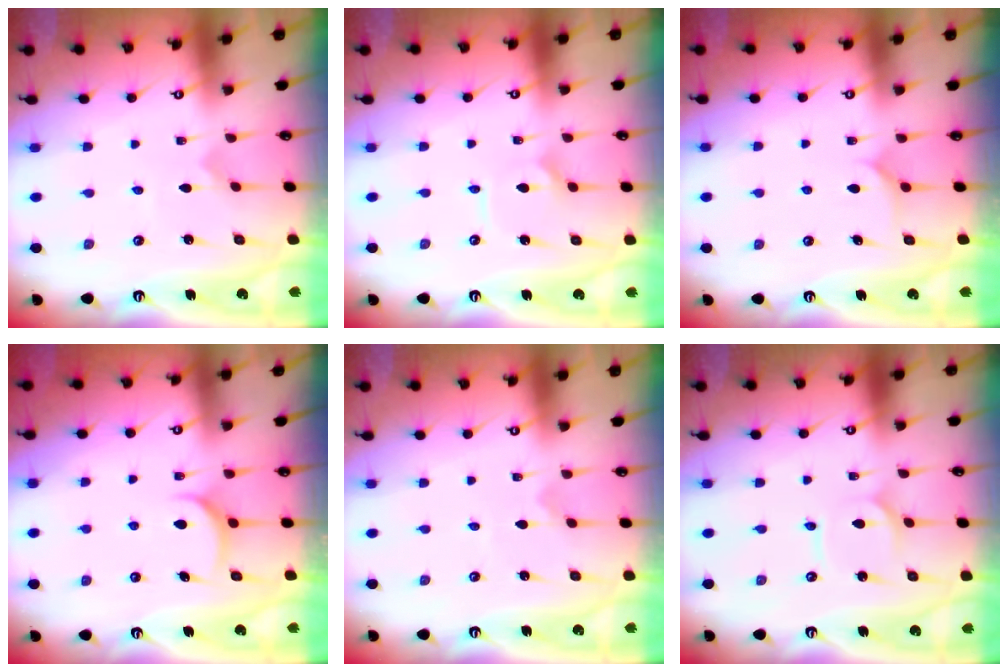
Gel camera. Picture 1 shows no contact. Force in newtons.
{"total": 2.7, "press": 2.7, "slide": 0.4}
{"total": 6.9, "press": 6.8, "slide": 0.6}
{"total": 5.1, "press": 5.0, "slide": 0.6}
{"total": 0.0}
{"total": 2.4, "press": 2.4, "slide": 0.3}